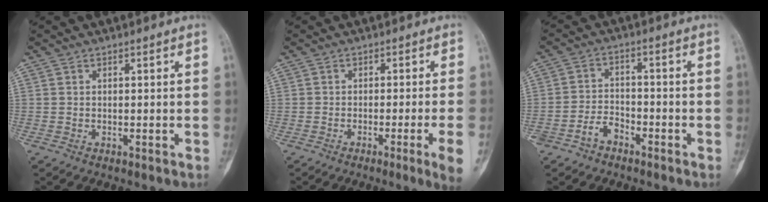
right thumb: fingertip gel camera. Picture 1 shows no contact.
{"total": 5.9, "force": [-2.4, -0.7, 5.4], "torque": [-0.085, -0.006, -0.036]}
{"total": 5.0, "force": [-3.1, 3.3, 2.0], "torque": [-0.026, 0.031, -0.055]}